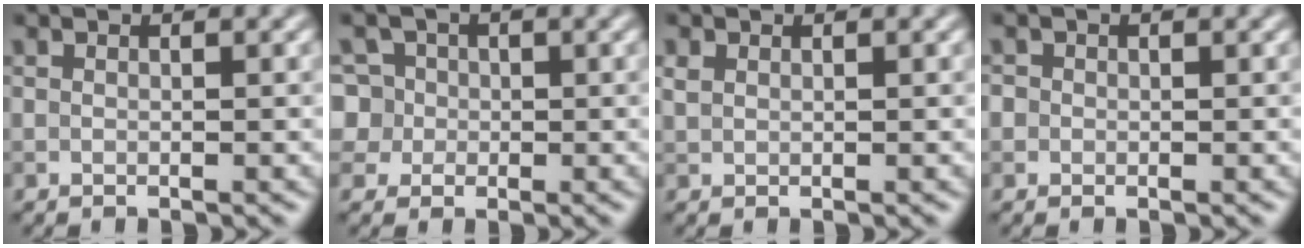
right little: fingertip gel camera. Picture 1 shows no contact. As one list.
[{"total": 5.6, "force": [1.0, 5.1, 2.0], "torque": [-0.028, 0.038, -0.006]}, {"total": 1.0, "force": [0.6, 0.7, 0.4], "torque": [-0.011, 0.000, 0.013]}, {"total": 1.0, "force": [0.1, 1.0, 0.2], "torque": [0.004, -0.003, -0.002]}]